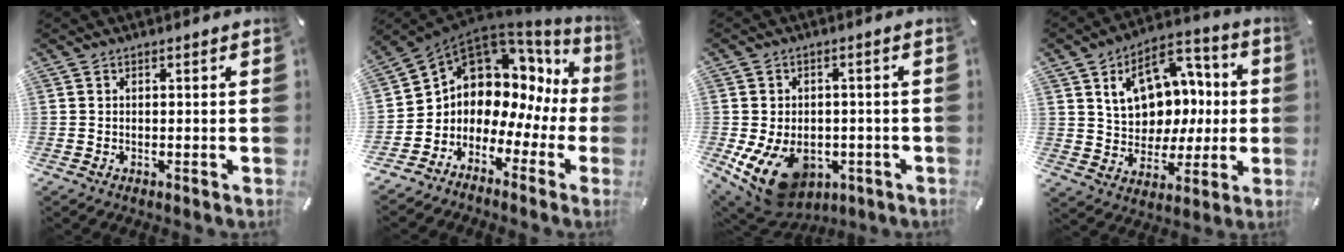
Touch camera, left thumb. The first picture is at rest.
{"total": 8.2, "force": [3.5, 7.0, 2.1], "torque": [-0.055, -0.058, 0.070]}
{"total": 12.6, "force": [-4.9, 9.1, 7.2], "torque": [-0.135, 0.015, -0.083]}
{"total": 14.7, "force": [3.8, 11.9, 7.8], "torque": [-0.119, -0.008, 0.078]}